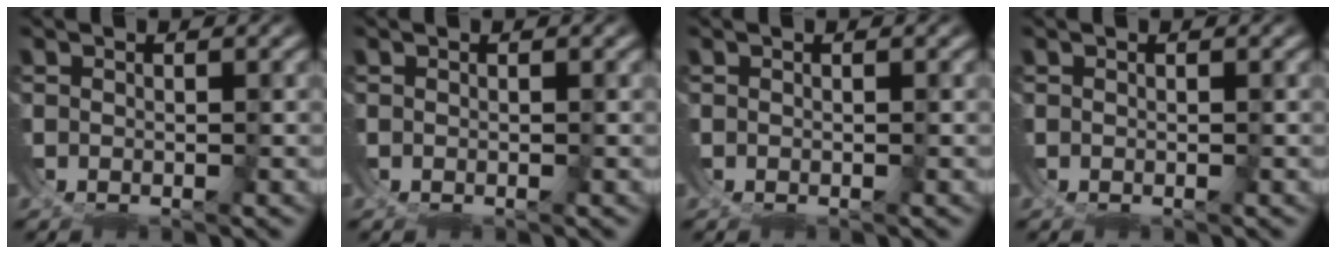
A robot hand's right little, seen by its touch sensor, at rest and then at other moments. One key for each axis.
{"total": 0.0}
{"total": 0.0}
{"total": 0.0}